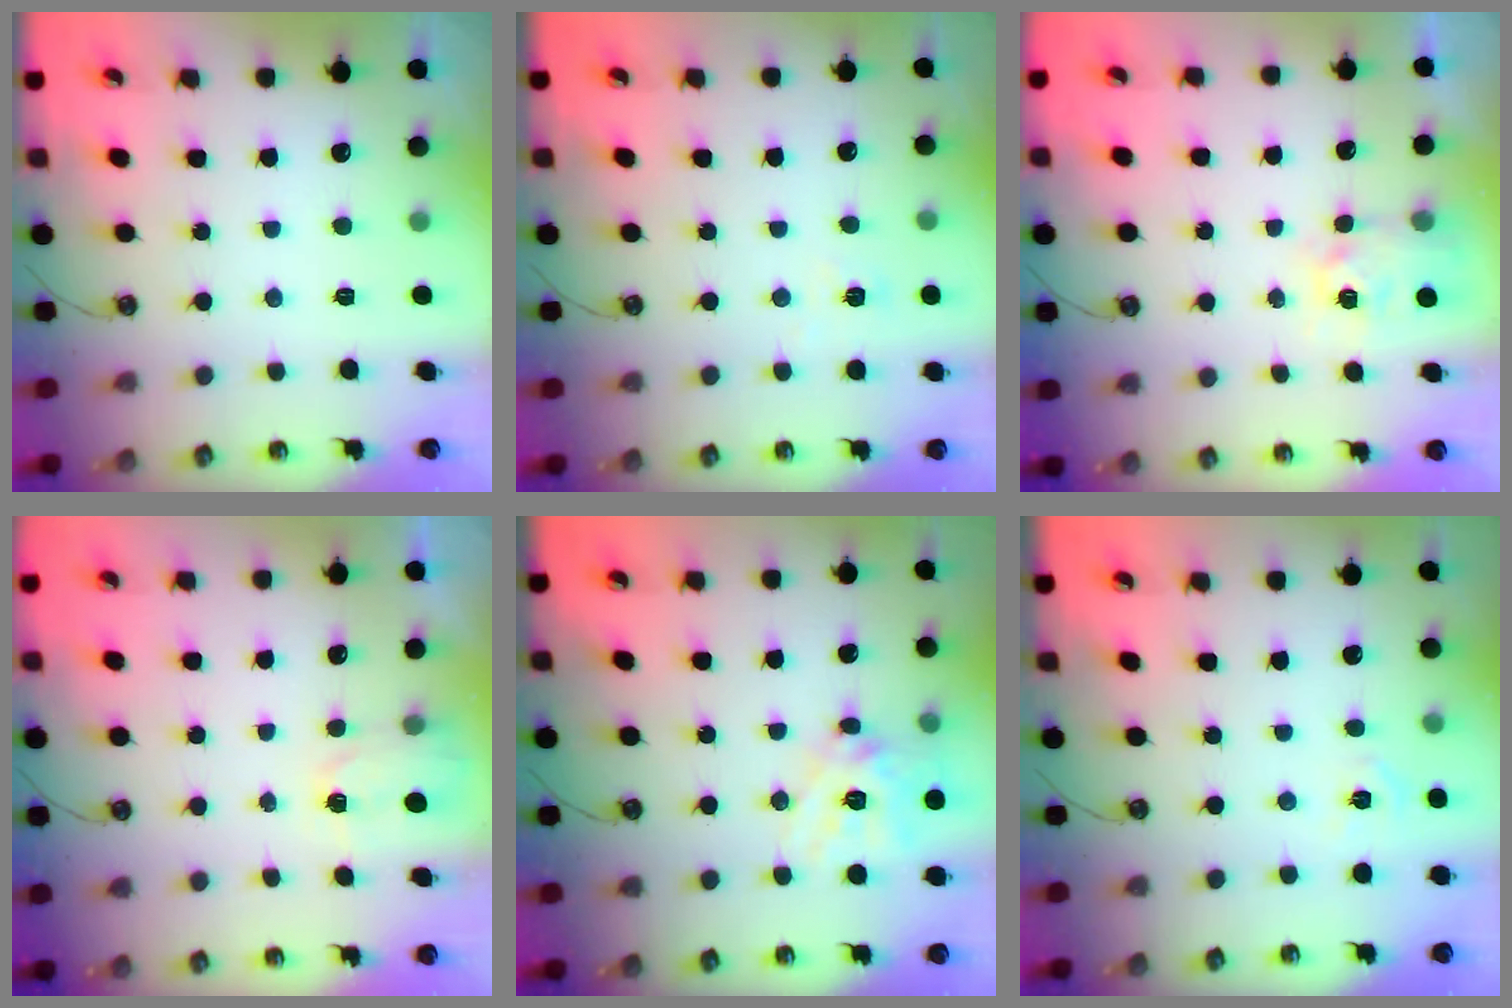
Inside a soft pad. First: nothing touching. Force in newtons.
{"total": 4.2, "press": 4.2, "slide": 0.5}
{"total": 5.0, "press": 5.0, "slide": 0.5}
{"total": 2.4, "press": 2.4, "slide": 0.3}
{"total": 14.8, "press": 14.6, "slide": 2.1}
{"total": 3.2, "press": 3.2, "slide": 0.4}